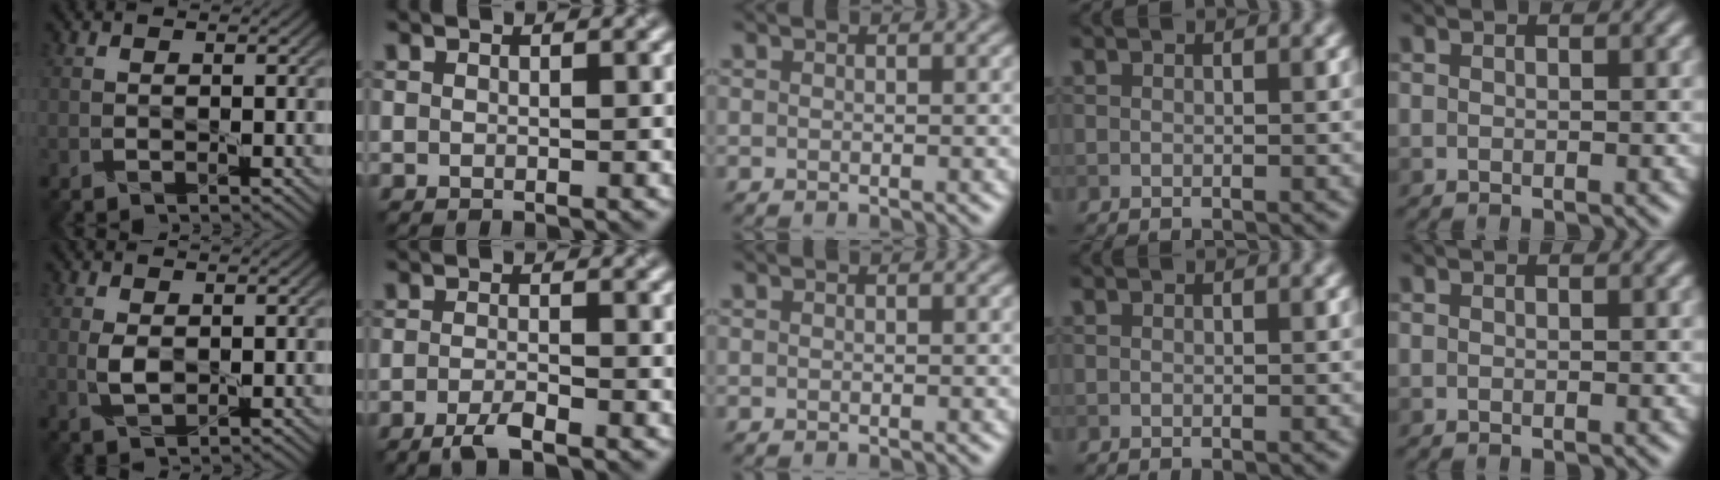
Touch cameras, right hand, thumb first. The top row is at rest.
{"thumb": {"total": 2.4, "force": [0.3, 1.4, 2.0], "torque": [-0.048, -0.003, 0.008]}, "index": {"total": 2.2, "force": [-1.7, 0.3, 1.4], "torque": [-0.035, 0.003, -0.039]}}